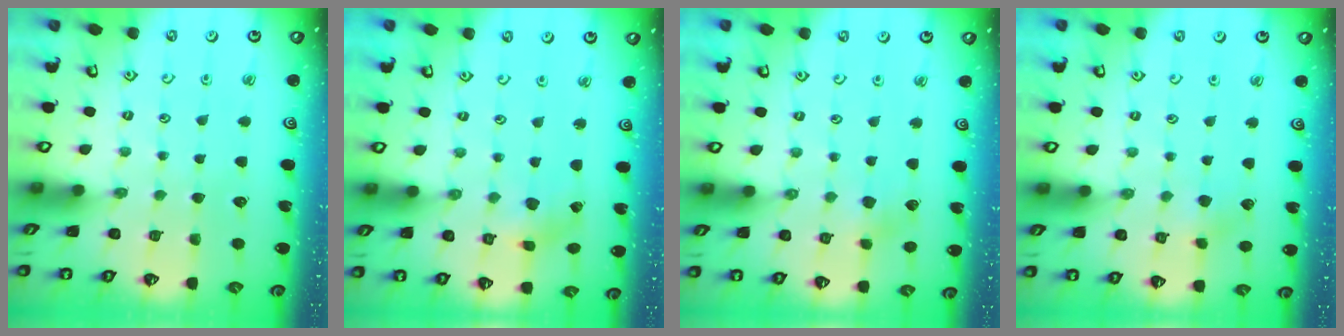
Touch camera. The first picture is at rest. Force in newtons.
{"total": 1.4, "press": 1.4, "slide": 0.2}
{"total": 3.8, "press": 3.8, "slide": 0.4}
{"total": 3.6, "press": 3.5, "slide": 0.9}